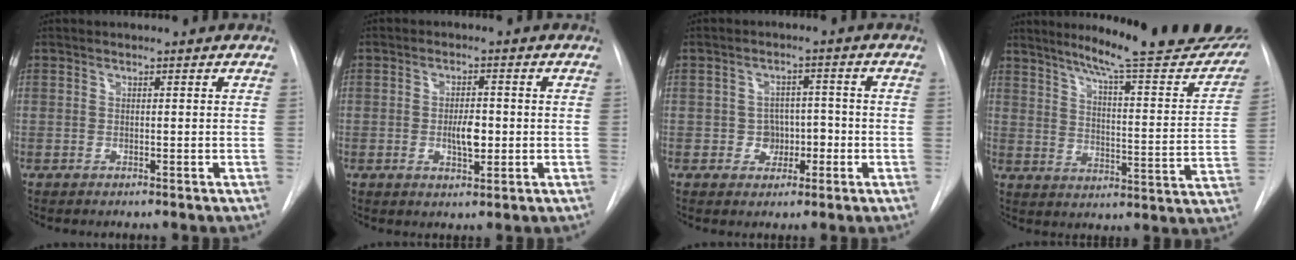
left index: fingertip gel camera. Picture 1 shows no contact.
{"total": 4.1, "force": [-1.4, 1.7, 3.5], "torque": [-0.057, -0.007, -0.017]}
{"total": 4.2, "force": [-1.9, 3.4, 1.4], "torque": [-0.012, 0.007, -0.023]}
{"total": 22.8, "force": [19.8, 2.3, 11.0], "torque": [-0.151, -0.068, 0.248]}